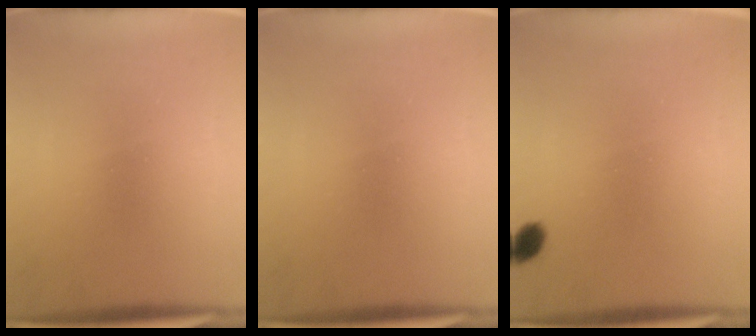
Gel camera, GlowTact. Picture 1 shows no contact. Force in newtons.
{"total": 0.0}
{"total": 2.3}